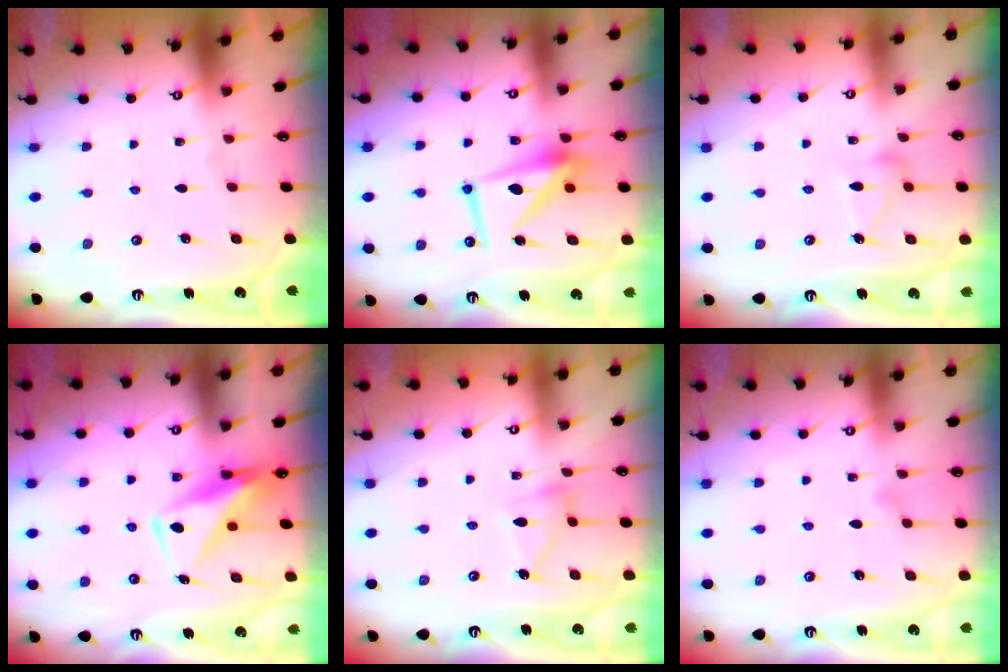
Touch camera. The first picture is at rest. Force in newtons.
{"total": 11.2, "press": 11.1, "slide": 0.8}
{"total": 11.2, "press": 11.2, "slide": 0.5}
{"total": 10.2, "press": 10.1, "slide": 1.0}
{"total": 9.2, "press": 9.2, "slide": 0.6}
{"total": 6.2, "press": 6.2, "slide": 0.3}